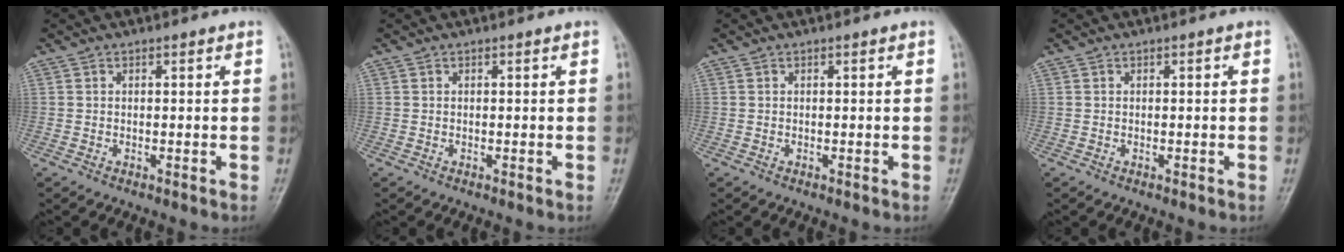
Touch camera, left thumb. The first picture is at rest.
{"total": 0.0}
{"total": 0.0}
{"total": 0.0}